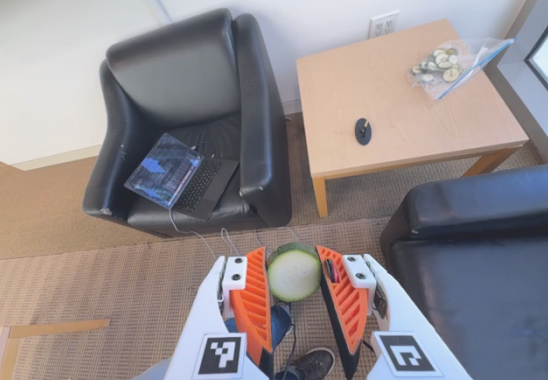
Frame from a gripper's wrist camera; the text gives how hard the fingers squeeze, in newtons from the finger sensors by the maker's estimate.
{"total": 10.8, "left": 10.8, "right": 10.8}